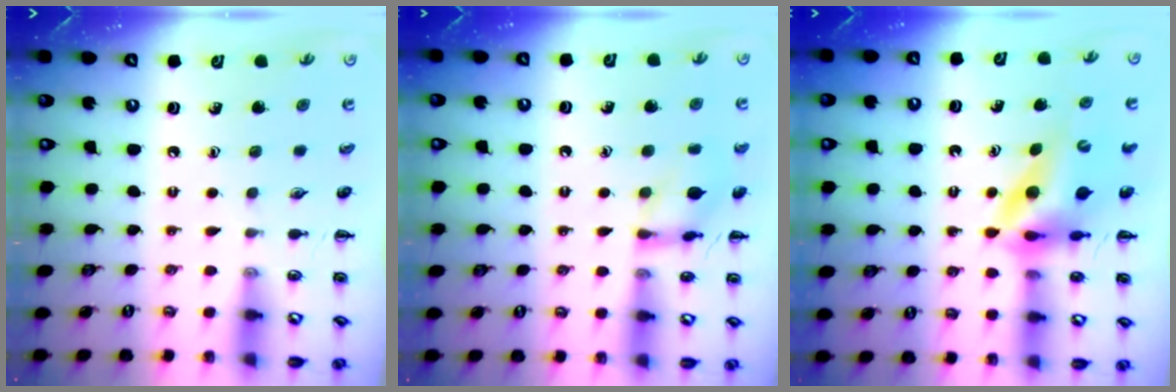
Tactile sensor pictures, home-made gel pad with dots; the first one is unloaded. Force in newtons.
{"total": 10.8, "press": 10.8, "slide": 0.3}
{"total": 9.4, "press": 9.0, "slide": 2.8}